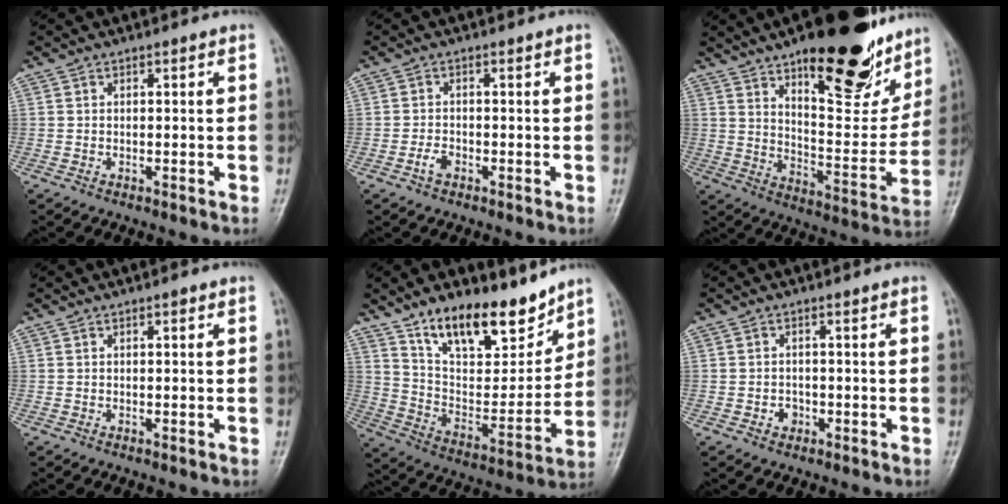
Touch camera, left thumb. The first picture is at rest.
{"total": 1.9, "force": [-1.0, 1.1, 1.1], "torque": [-0.022, 0.005, -0.021]}
{"total": 24.8, "force": [15.7, 9.2, 16.8], "torque": [-0.187, -0.071, 0.236]}
{"total": 0.6, "force": [0.3, 0.2, 0.5], "torque": [-0.007, 0.000, 0.003]}
{"total": 18.1, "force": [13.2, 7.5, 9.9], "torque": [-0.107, -0.082, 0.233]}
{"total": 1.7, "force": [-0.6, 1.5, 0.6], "torque": [0.001, 0.004, -0.008]}